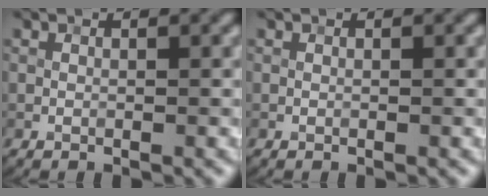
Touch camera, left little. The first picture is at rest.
{"total": 0.0}